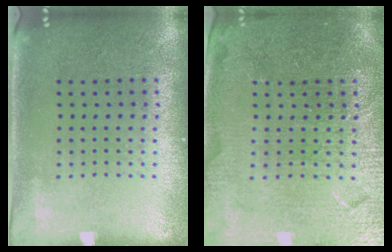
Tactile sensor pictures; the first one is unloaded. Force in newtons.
{"total": 3.7, "press": 3.6, "slide": 1.0}